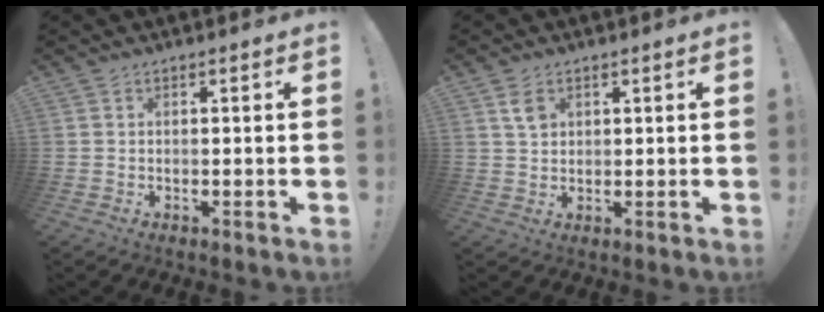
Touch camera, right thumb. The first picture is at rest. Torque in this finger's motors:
{"motor_torque": [-0.01, 0.02, 0.19, 0.11, 0.00]}